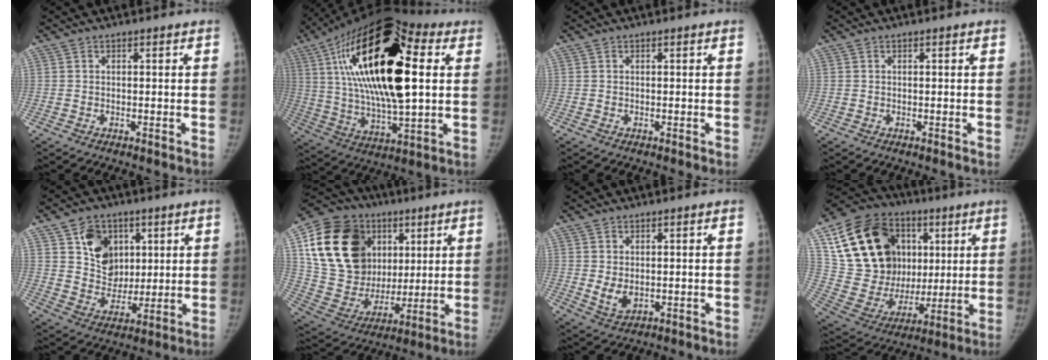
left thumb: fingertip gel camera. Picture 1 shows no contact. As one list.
[{"total": 30.3, "force": [7.2, 12.2, 26.8], "torque": [-0.479, 0.002, 0.108]}, {"total": 0.0}, {"total": 0.0}, {"total": 11.6, "force": [4.5, 9.4, 5.1], "torque": [-0.044, -0.021, 0.086]}, {"total": 27.6, "force": [8.6, 20.3, 16.5], "torque": [-0.280, 0.014, 0.163]}, {"total": 3.9, "force": [0.1, 2.8, 2.8], "torque": [-0.045, -0.006, 0.013]}, {"total": 28.0, "force": [8.4, 20.0, 17.6], "torque": [-0.285, 0.020, 0.159]}]